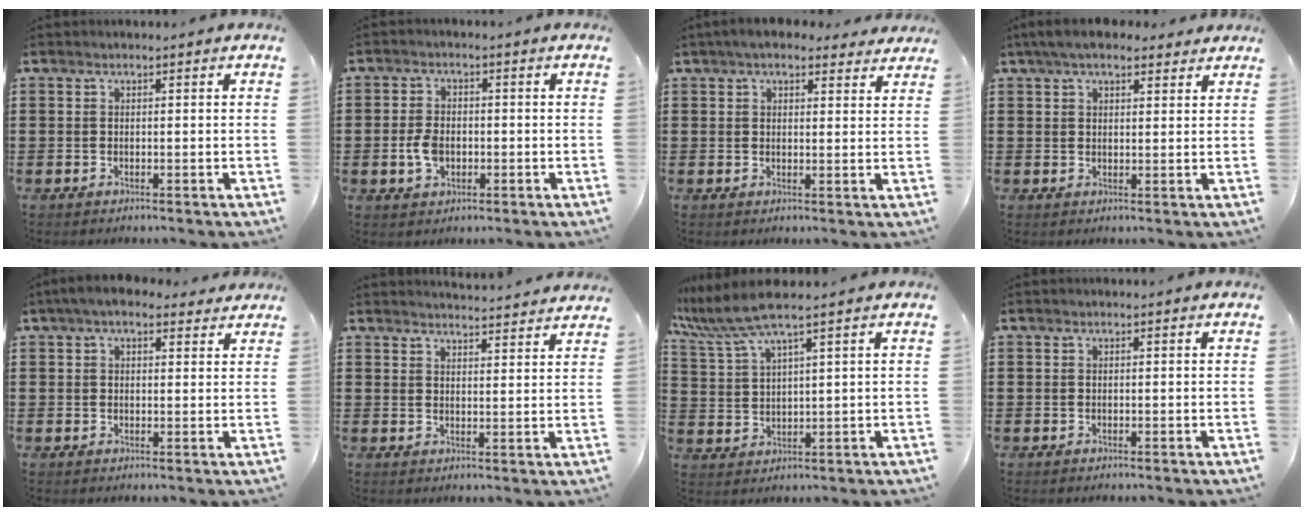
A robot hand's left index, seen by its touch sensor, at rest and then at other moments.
{"total": 4.2, "force": [-0.7, 2.6, 3.2], "torque": [-0.080, -0.003, -0.018]}
{"total": 4.2, "force": [3.4, 1.5, 1.8], "torque": [-0.046, 0.002, 0.063]}
{"total": 4.7, "force": [3.8, 2.0, 2.1], "torque": [-0.053, 0.004, 0.070]}
{"total": 4.3, "force": [3.3, 1.8, 2.0], "torque": [-0.050, 0.003, 0.060]}
{"total": 3.2, "force": [3.2, -0.4, 0.0], "torque": [-0.001, -0.022, 0.056]}
{"total": 7.3, "force": [5.7, 0.7, 4.5], "torque": [-0.114, -0.016, 0.100]}
{"total": 0.0}